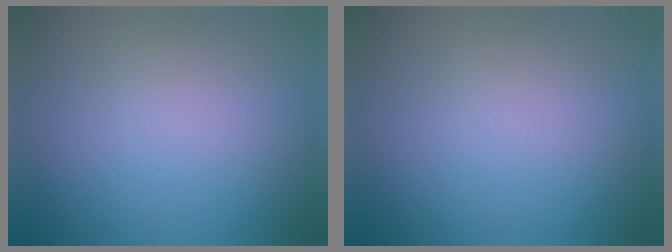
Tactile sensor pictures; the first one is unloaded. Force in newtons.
{"total": 0.0}